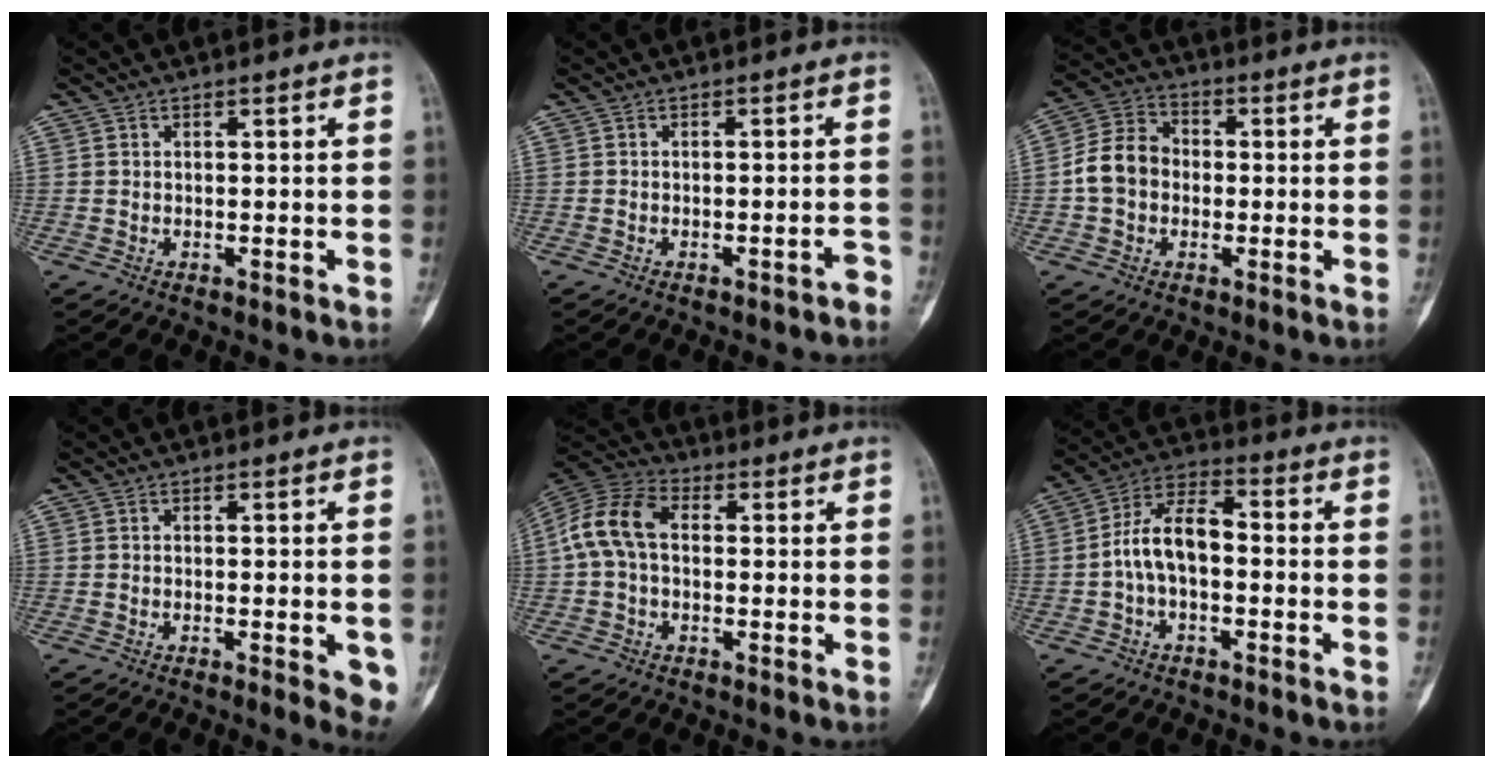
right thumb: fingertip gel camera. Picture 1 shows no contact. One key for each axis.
{"total": 1.9, "fx": -1.5, "fy": 0.7, "fz": 0.8, "tx": -0.007, "ty": 0.024, "tz": -0.019}
{"total": 9.2, "fx": -0.8, "fy": 7.6, "fz": 5.2, "tx": -0.078, "ty": 0.030, "tz": -0.028}
{"total": 5.2, "fx": -1.5, "fy": 1.6, "fz": 4.7, "tx": -0.045, "ty": -0.009, "tz": -0.016}
{"total": 11.0, "fx": 0.7, "fy": 7.4, "fz": 8.1, "tx": -0.163, "ty": 0.032, "tz": 0.001}
{"total": 10.0, "fx": -1.2, "fy": 5.8, "fz": 8.1, "tx": -0.141, "ty": 0.039, "tz": -0.034}